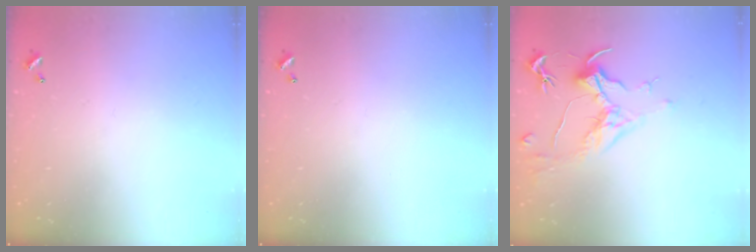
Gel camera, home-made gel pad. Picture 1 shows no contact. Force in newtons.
{"total": 0.0}
{"total": 1.6, "press": 1.4, "slide": 0.8}